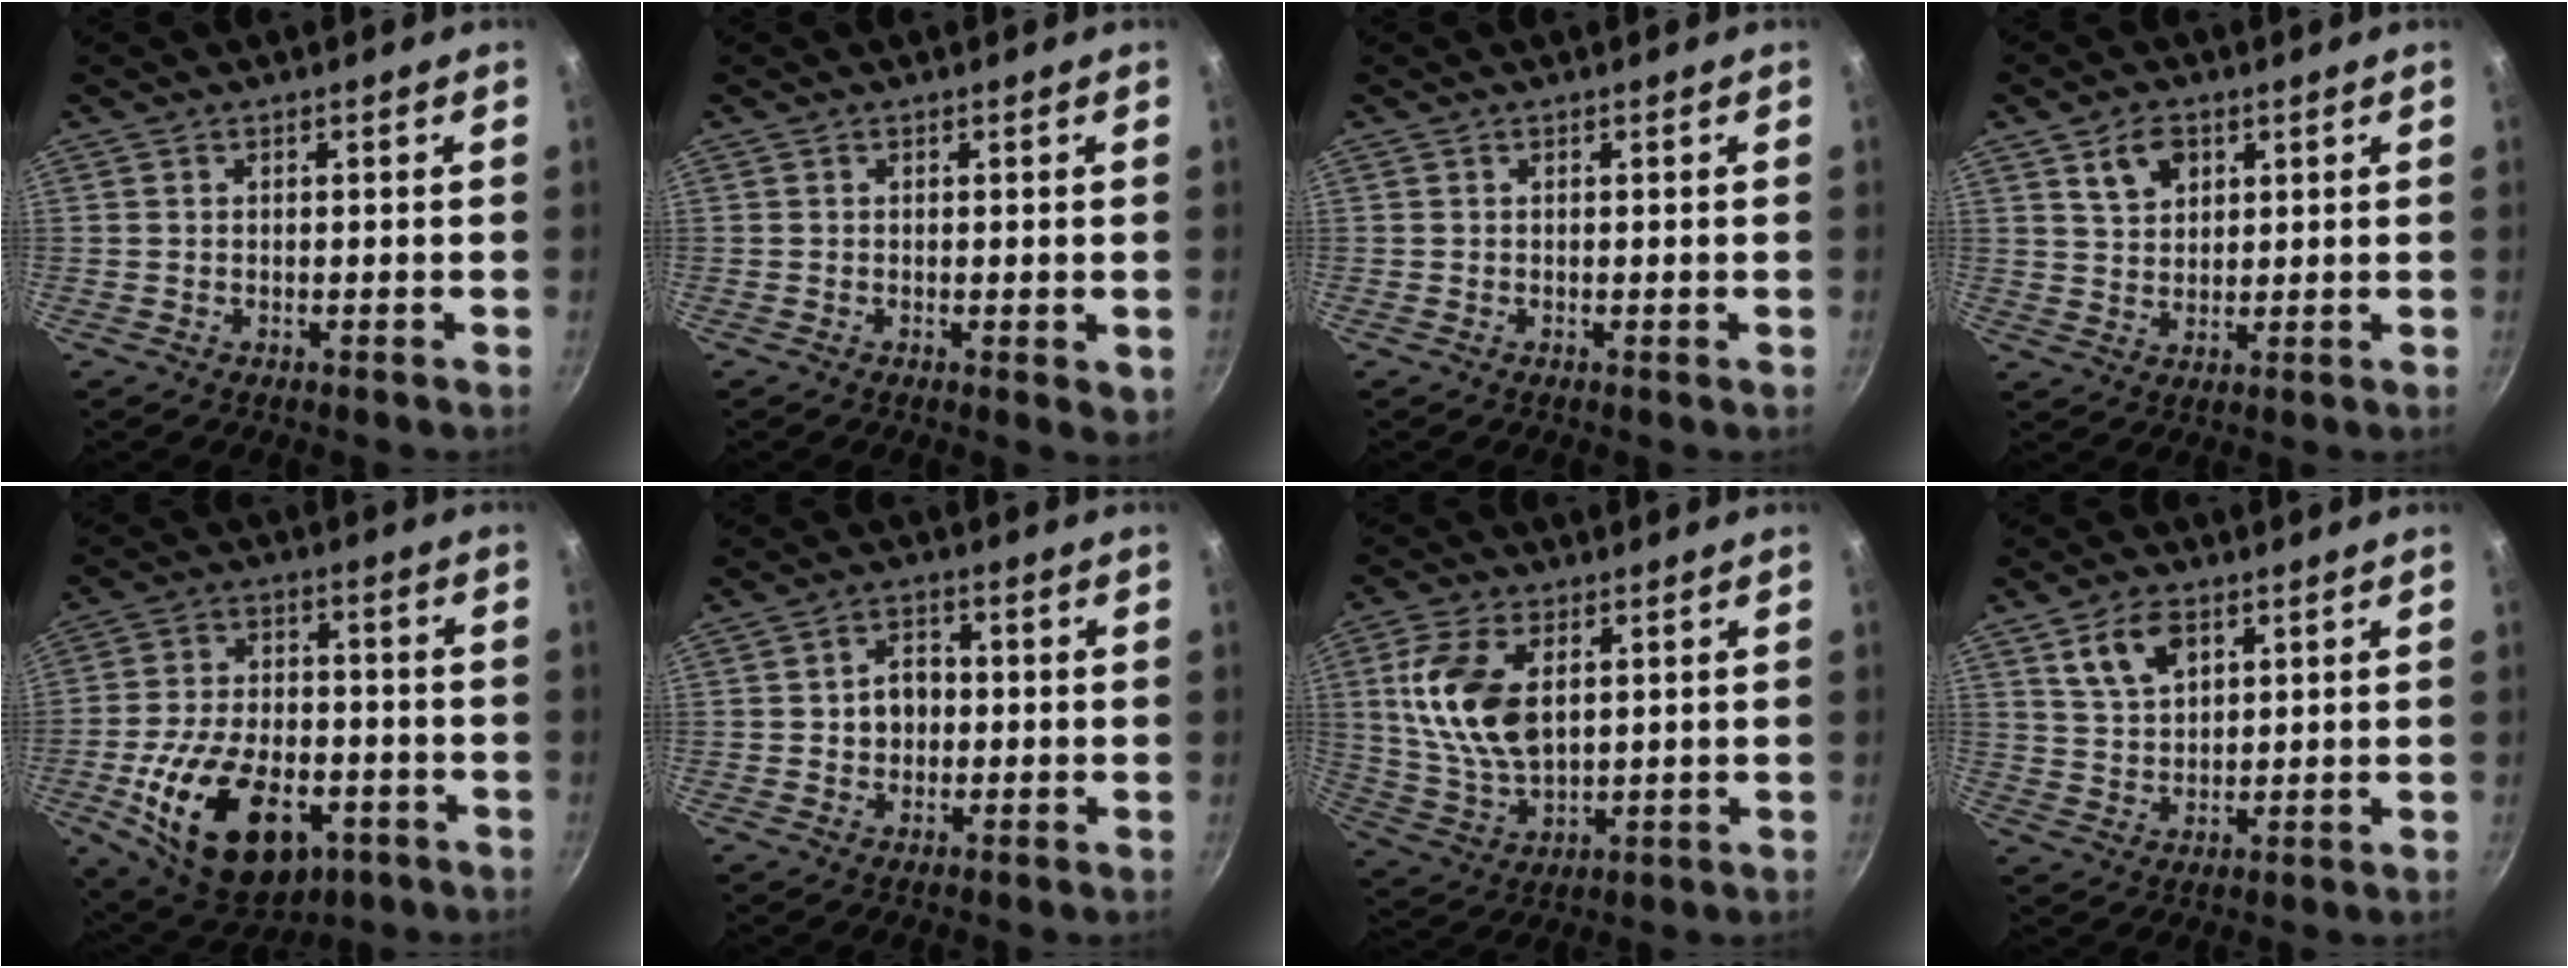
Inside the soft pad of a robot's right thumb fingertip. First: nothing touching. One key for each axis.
{"total": 2.0, "fx": -0.2, "fy": 0.7, "fz": 1.9, "tx": -0.025, "ty": -0.008, "tz": -0.003}
{"total": 0.0}
{"total": 6.1, "fx": 2.9, "fy": 4.1, "fz": 3.4, "tx": -0.041, "ty": -0.008, "tz": 0.057}
{"total": 21.7, "fx": -7.8, "fy": 12.7, "fz": 15.7, "tx": -0.250, "ty": 0.025, "tz": -0.116}
{"total": 5.1, "fx": -0.1, "fy": 4.1, "fz": 3.0, "tx": -0.021, "ty": 0.009, "tz": -0.004}
{"total": 13.9, "fx": 3.3, "fy": 7.9, "fz": 10.9, "tx": -0.202, "ty": -0.015, "tz": 0.072}
{"total": 7.6, "fx": 3.8, "fy": 4.5, "fz": 4.8, "tx": -0.073, "ty": -0.013, "tz": 0.077}